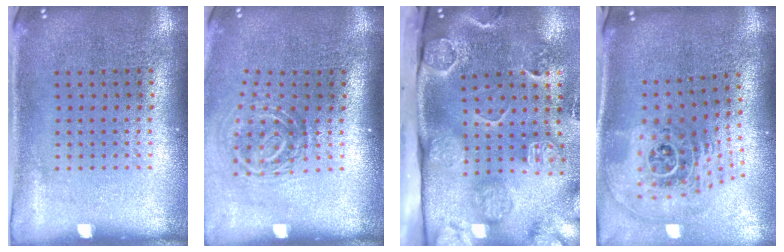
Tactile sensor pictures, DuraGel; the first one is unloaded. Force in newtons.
{"total": 1.8, "press": 1.2, "slide": 1.4}
{"total": 4.5, "press": 3.4, "slide": 3.0}
{"total": 2.6, "press": 1.8, "slide": 1.9}